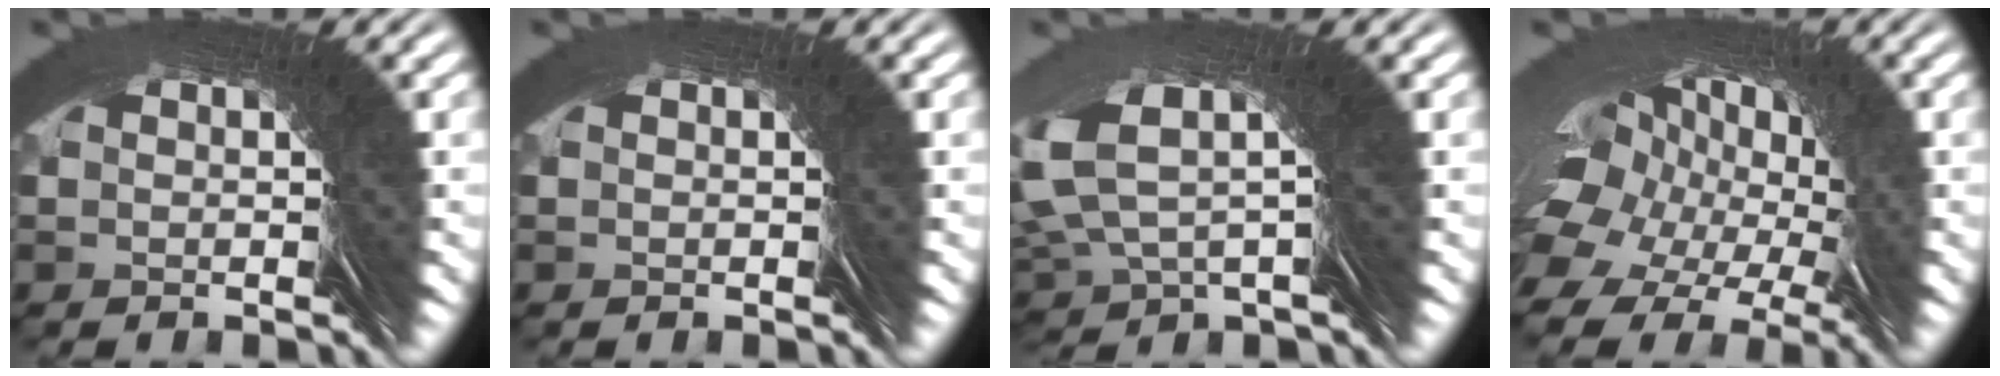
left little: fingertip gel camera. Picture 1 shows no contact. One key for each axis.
{"total": 0.0}
{"total": 3.3, "fx": 2.7, "fy": 0.5, "fz": 1.8, "tx": -0.044, "ty": 0.028, "tz": 0.032}
{"total": 6.4, "fx": 2.5, "fy": 4.6, "fz": 3.6, "tx": -0.035, "ty": 0.024, "tz": 0.019}